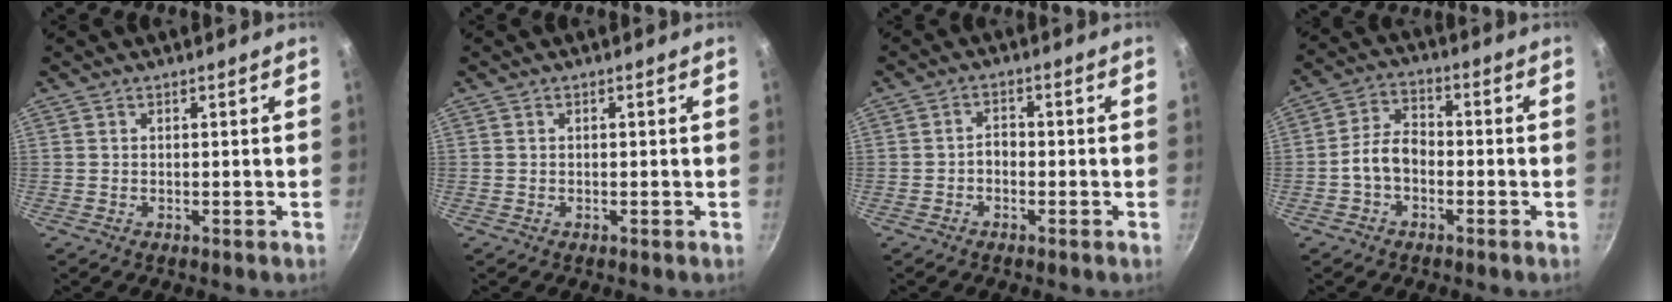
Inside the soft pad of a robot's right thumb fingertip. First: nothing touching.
{"total": 0.0}
{"total": 2.2, "force": [-0.8, 1.6, 1.3], "torque": [-0.010, 0.013, -0.020]}
{"total": 7.0, "force": [-1.8, 4.8, 4.8], "torque": [-0.080, 0.030, -0.045]}